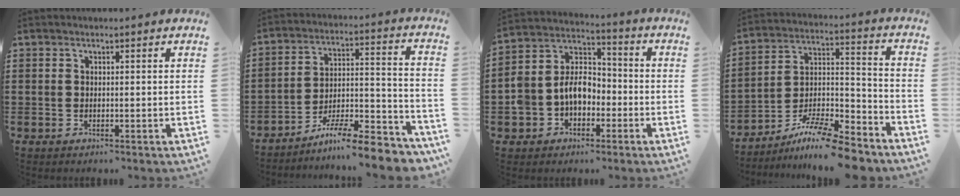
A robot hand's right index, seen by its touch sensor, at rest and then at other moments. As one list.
[{"total": 10.1, "force": [-8.7, 0.8, 4.9], "torque": [-0.068, 0.019, -0.167]}, {"total": 7.6, "force": [-2.2, 6.0, 4.2], "torque": [-0.107, 0.014, -0.047]}, {"total": 10.5, "force": [-9.1, 1.4, 5.1], "torque": [-0.084, 0.022, -0.177]}]